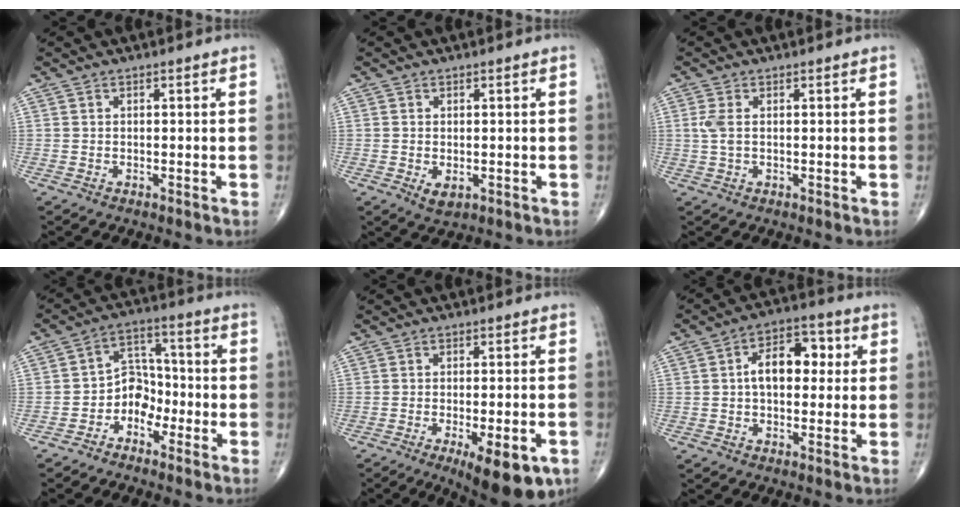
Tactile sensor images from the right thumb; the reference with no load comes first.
{"total": 2.6, "force": [-0.7, 1.7, 2.0], "torque": [-0.027, -0.002, -0.003]}
{"total": 2.3, "force": [0.2, 1.1, 2.1], "torque": [-0.055, 0.002, 0.004]}
{"total": 6.8, "force": [-3.2, 5.2, 3.1], "torque": [-0.015, 0.048, -0.067]}
{"total": 12.7, "force": [-6.2, 4.3, 10.2], "torque": [-0.111, 0.009, -0.077]}
{"total": 9.5, "force": [1.0, 6.0, 7.2], "torque": [-0.086, 0.030, 0.009]}